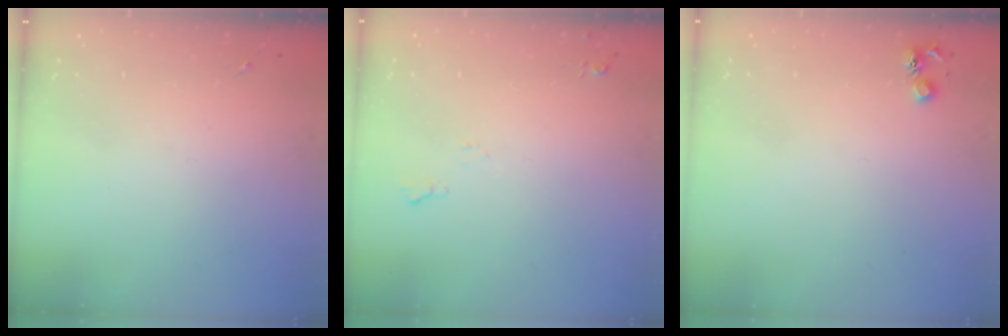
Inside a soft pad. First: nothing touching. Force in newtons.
{"total": 4.9, "press": 4.8, "slide": 0.9}
{"total": 4.5, "press": 4.5, "slide": 0.6}